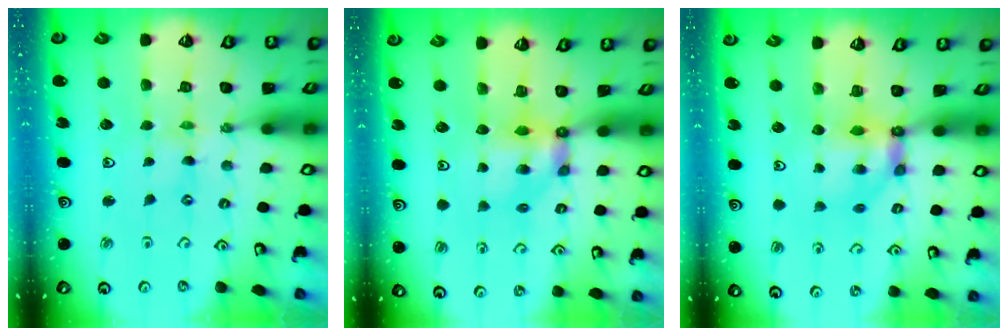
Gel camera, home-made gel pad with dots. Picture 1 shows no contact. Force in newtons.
{"total": 6.1, "press": 6.1, "slide": 0.2}
{"total": 6.4, "press": 6.4, "slide": 0.6}